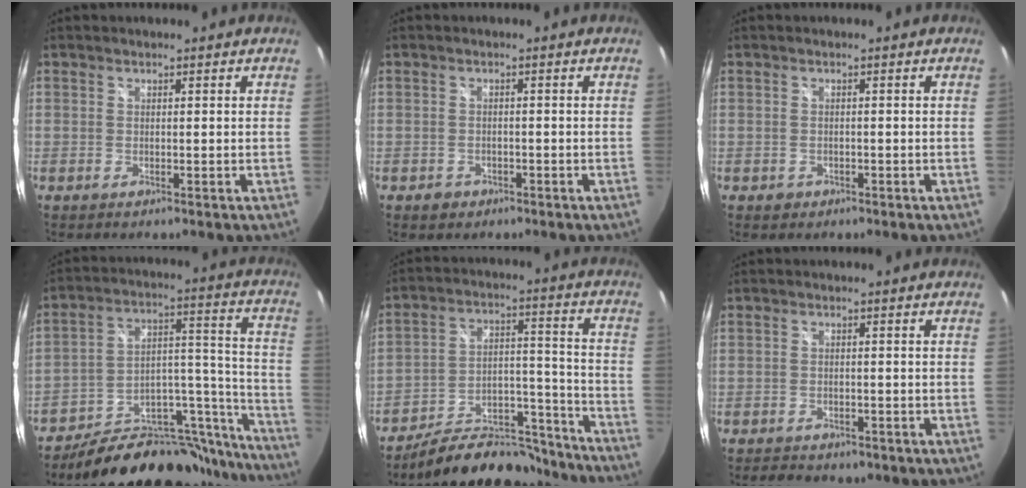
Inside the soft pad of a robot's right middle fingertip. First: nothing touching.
{"total": 2.4, "force": [-1.4, 1.9, 0.5], "torque": [-0.015, 0.000, -0.019]}
{"total": 1.7, "force": [-0.9, 1.4, 0.4], "torque": [-0.010, -0.002, -0.011]}
{"total": 28.3, "force": [-23.9, 10.1, 11.2], "torque": [-0.118, 0.068, -0.335]}
{"total": 18.3, "force": [-16.0, 6.5, 6.2], "torque": [-0.099, 0.048, -0.227]}
{"total": 6.5, "force": [-4.6, 3.6, 2.8], "torque": [-0.064, -0.005, -0.056]}